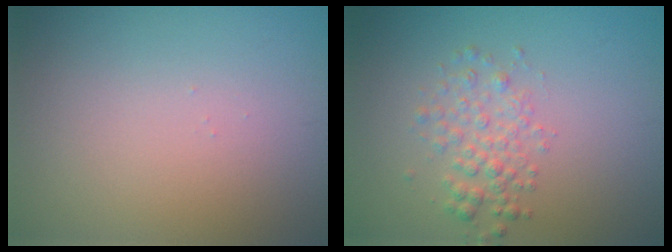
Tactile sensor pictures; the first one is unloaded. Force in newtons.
{"total": 2.4, "press": 2.4, "slide": 0.1}